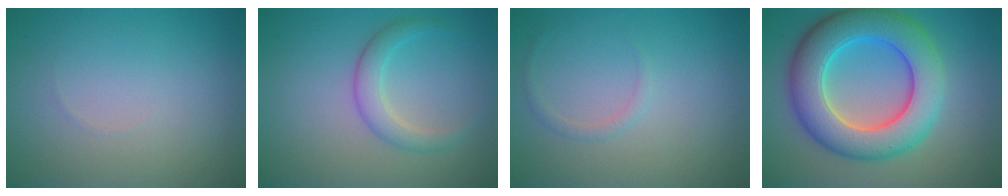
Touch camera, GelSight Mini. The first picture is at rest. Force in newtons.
{"total": 2.5, "press": 2.5, "slide": 0.1}
{"total": 0.8, "press": 0.8, "slide": 0.1}
{"total": 9.8, "press": 9.8, "slide": 0.6}